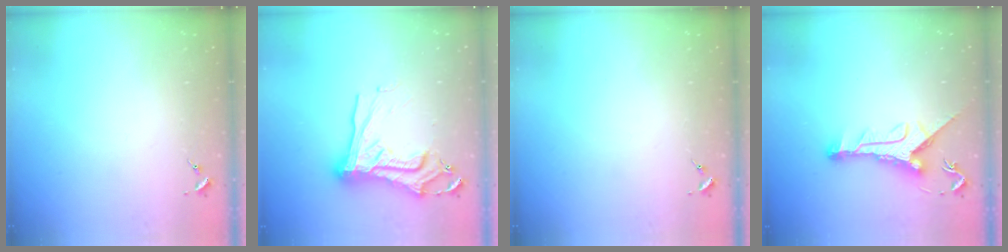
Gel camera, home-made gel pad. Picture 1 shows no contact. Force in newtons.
{"total": 19.3, "press": 19.2, "slide": 1.8}
{"total": 0.0}
{"total": 10.7, "press": 10.7, "slide": 0.8}